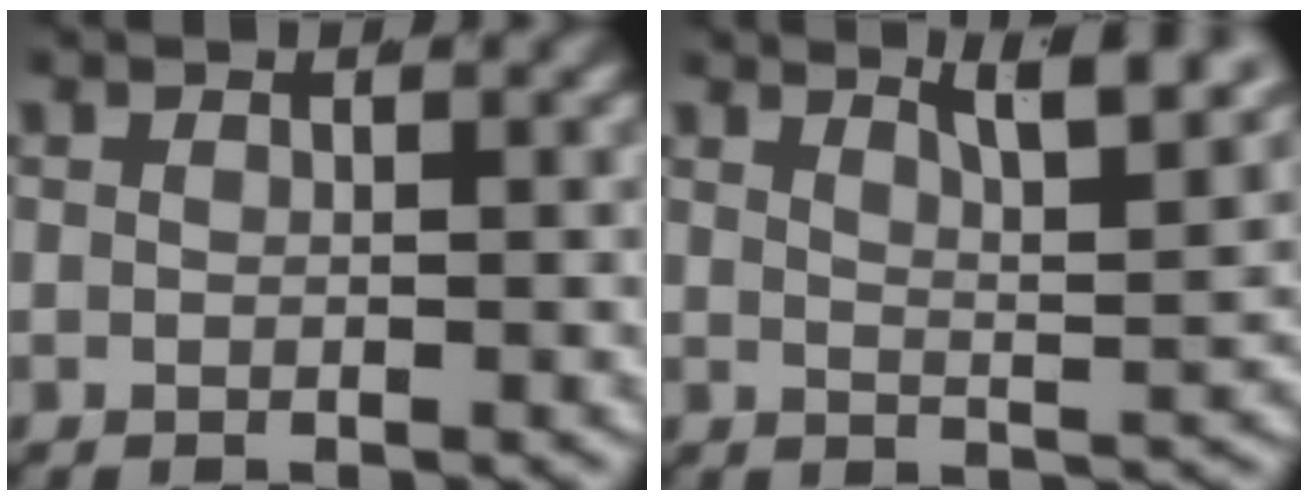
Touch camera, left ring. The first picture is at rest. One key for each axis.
{"total": 5.4, "fx": 3.8, "fy": 0.7, "fz": 3.8, "tx": -0.045, "ty": -0.008, "tz": 0.063}